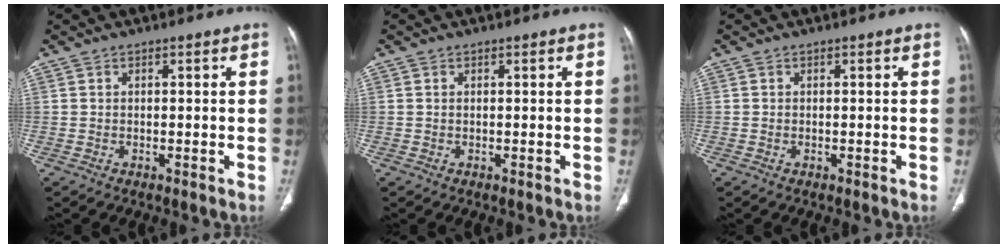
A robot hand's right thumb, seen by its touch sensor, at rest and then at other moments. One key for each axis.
{"total": 0.0}
{"total": 0.0}